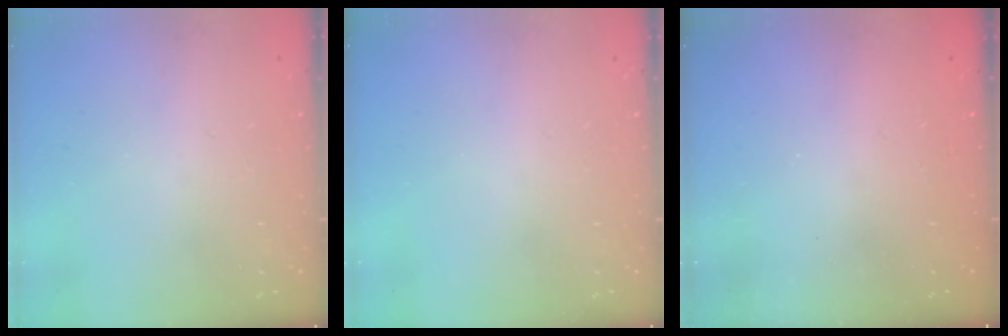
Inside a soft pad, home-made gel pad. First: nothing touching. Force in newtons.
{"total": 0.0}
{"total": 2.6, "press": 2.4, "slide": 0.8}